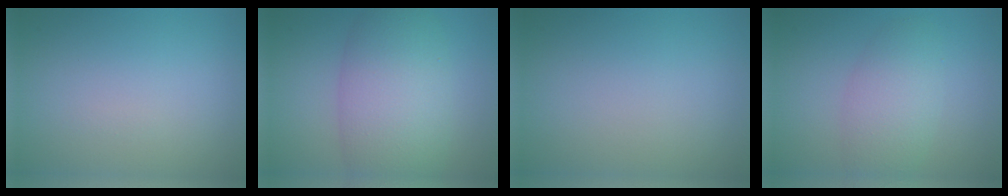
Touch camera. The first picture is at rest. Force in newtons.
{"total": 8.2, "press": 8.2, "slide": 0.2}
{"total": 0.0}
{"total": 3.9, "press": 3.9, "slide": 0.2}